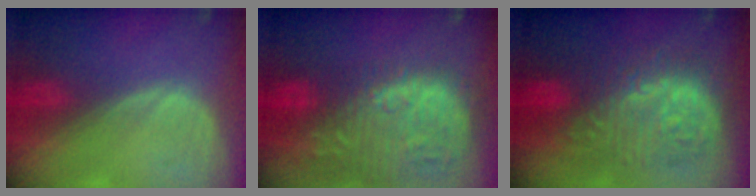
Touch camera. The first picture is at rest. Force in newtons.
{"total": 16.0, "press": 13.3, "slide": 9.0}
{"total": 13.3, "press": 13.3, "slide": 1.2}